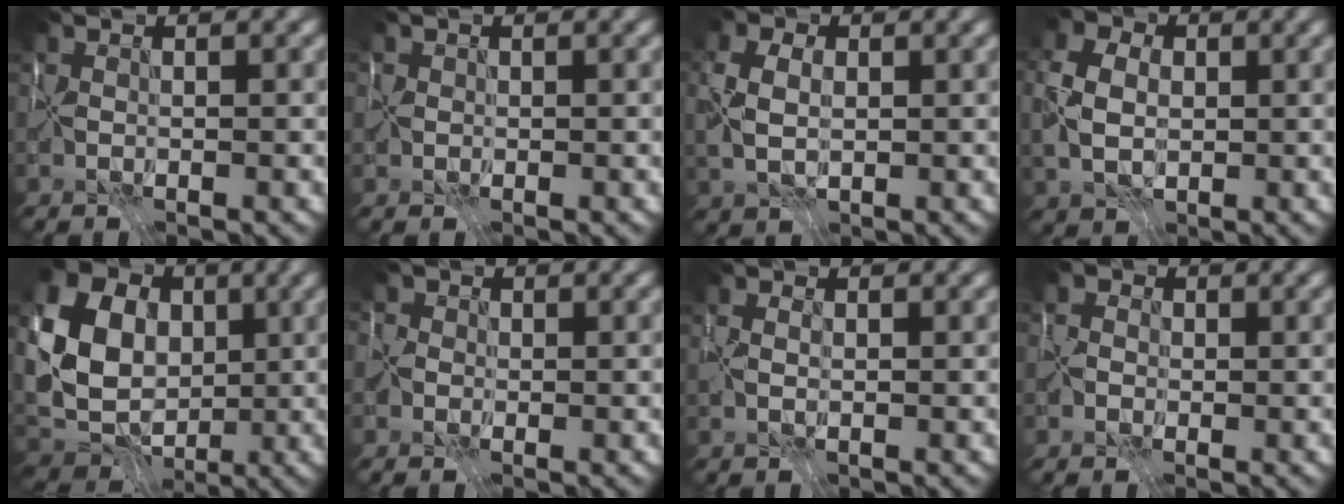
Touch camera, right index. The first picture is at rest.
{"total": 0.9, "force": [0.2, 0.9, -0.1], "torque": [0.010, -0.004, -0.003]}
{"total": 5.5, "force": [0.4, 4.2, 3.5], "torque": [-0.085, 0.019, -0.005]}
{"total": 7.0, "force": [0.3, 5.5, 4.3], "torque": [-0.106, 0.018, -0.011]}
{"total": 12.4, "force": [1.5, 9.6, 7.7], "torque": [-0.166, 0.005, 0.029]}
{"total": 4.3, "force": [0.7, 3.9, 1.8], "torque": [-0.027, 0.030, -0.036]}
{"total": 1.4, "force": [0.1, 1.0, 1.0], "torque": [-0.024, 0.013, -0.001]}
{"total": 4.3, "force": [0.7, 3.9, 1.5], "torque": [-0.004, 0.034, -0.027]}